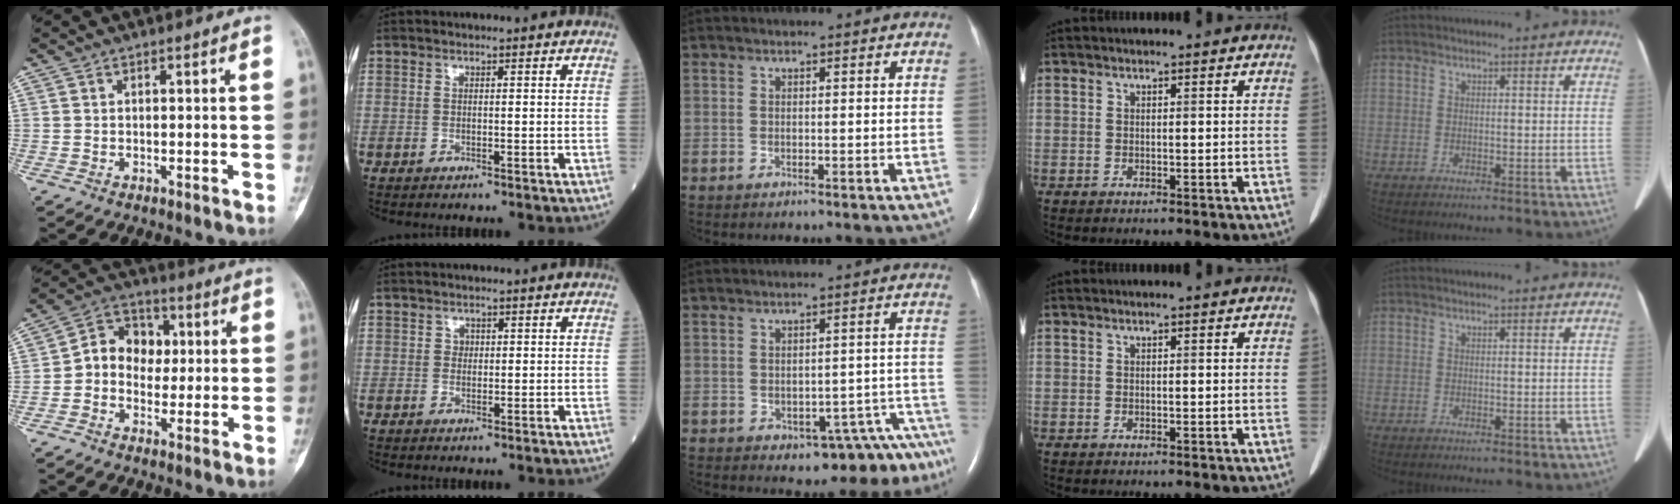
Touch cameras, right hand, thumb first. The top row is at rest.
{"thumb": {"total": 9.5, "force": [0.2, 7.8, 5.3], "torque": [-0.047, 0.026, -0.009]}, "index": {"total": 1.1, "force": [0.2, 0.9, 0.4], "torque": [-0.002, 0.001, 0.001]}, "middle": {"total": 9.7, "force": [-7.8, 3.5, 4.7], "torque": [-0.017, 0.028, -0.091]}}